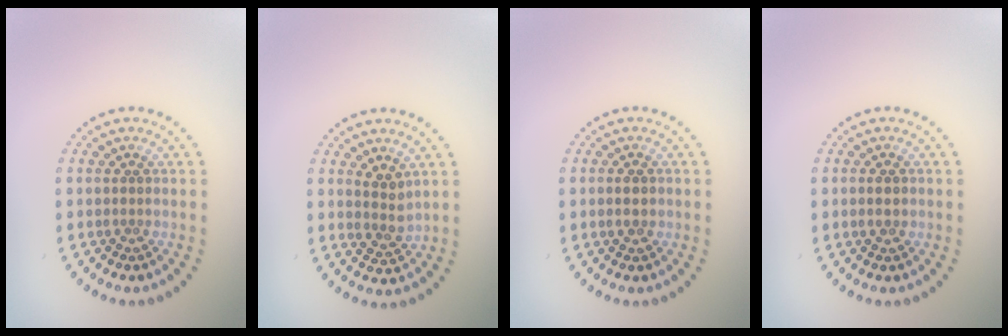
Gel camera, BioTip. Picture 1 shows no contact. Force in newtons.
{"total": 2.0, "press": 1.7, "slide": 1.0}
{"total": 1.9, "press": 1.9, "slide": 0.1}
{"total": 1.7, "press": 1.7, "slide": 0.1}